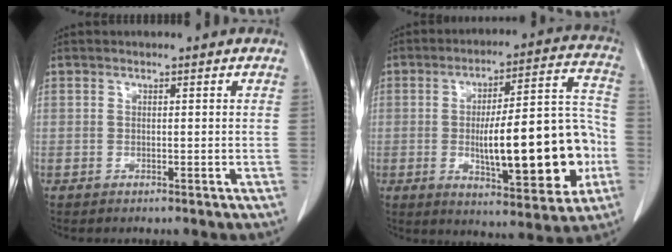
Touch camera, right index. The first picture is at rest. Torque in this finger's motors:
{"motor_torque": [1.75, -0.39, 1.05, 0.21]}